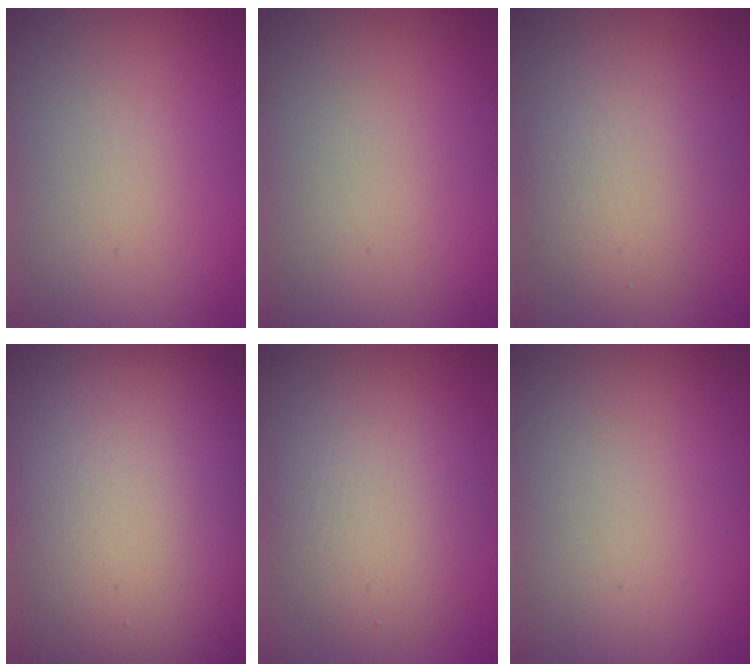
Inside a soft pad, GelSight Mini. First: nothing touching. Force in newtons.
{"total": 0.0}
{"total": 3.8, "press": 3.8, "slide": 0.3}
{"total": 23.6, "press": 23.6, "slide": 1.3}
{"total": 4.4, "press": 4.4, "slide": 0.2}
{"total": 0.0}